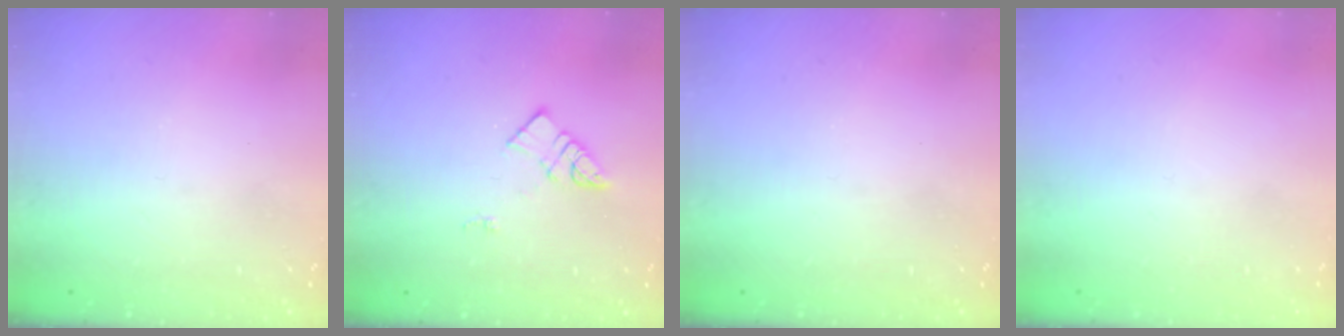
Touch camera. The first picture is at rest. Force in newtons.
{"total": 6.2, "press": 6.2, "slide": 0.2}
{"total": 0.0}
{"total": 1.5, "press": 1.5, "slide": 0.1}